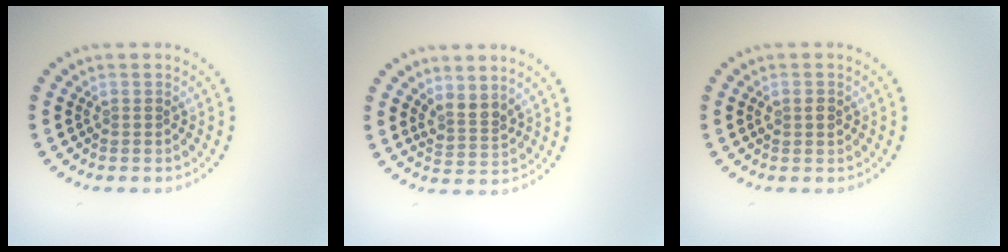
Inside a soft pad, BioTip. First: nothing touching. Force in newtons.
{"total": 2.3, "press": 1.7, "slide": 1.6}
{"total": 1.5, "press": 1.5, "slide": 0.1}